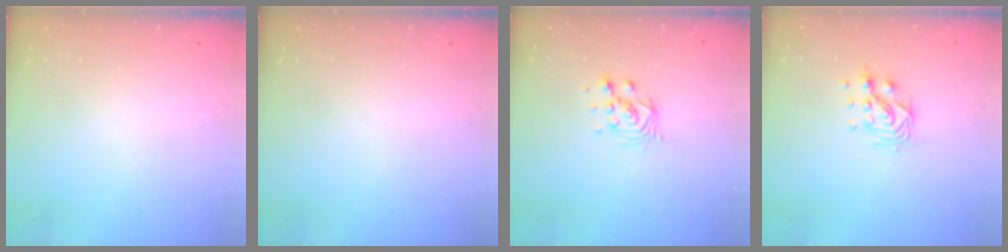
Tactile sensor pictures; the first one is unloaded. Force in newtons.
{"total": 0.0}
{"total": 7.0, "press": 7.0, "slide": 0.4}
{"total": 9.6, "press": 9.5, "slide": 0.8}